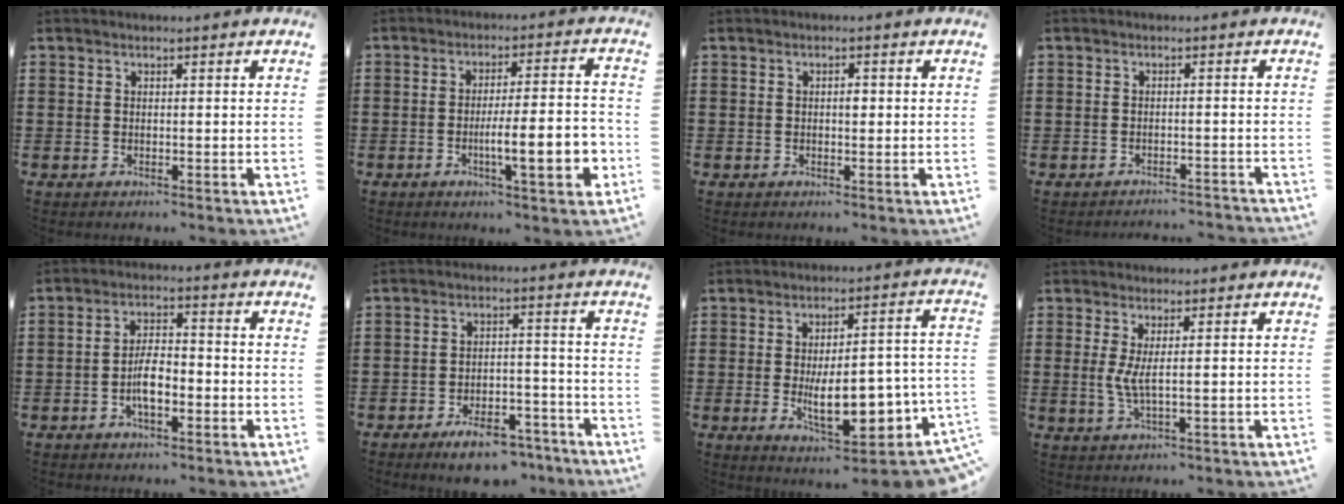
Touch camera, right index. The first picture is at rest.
{"total": 10.7, "force": [-3.1, 2.1, 10.0], "torque": [-0.145, -0.008, -0.052]}
{"total": 1.2, "force": [0.0, 0.6, 1.1], "torque": [-0.022, 0.003, -0.001]}
{"total": 1.8, "force": [-1.8, 0.0, -0.1], "torque": [-0.004, 0.003, -0.041]}
{"total": 5.4, "force": [-1.8, 2.1, 4.7], "torque": [-0.094, 0.004, -0.036]}
{"total": 7.0, "force": [-5.7, 1.9, 3.6], "torque": [-0.057, 0.014, -0.102]}
{"total": 11.8, "force": [-3.5, 4.5, 10.3], "torque": [-0.150, -0.004, -0.056]}
{"total": 3.1, "force": [0.1, 0.0, 3.1], "torque": [-0.075, -0.015, -0.002]}